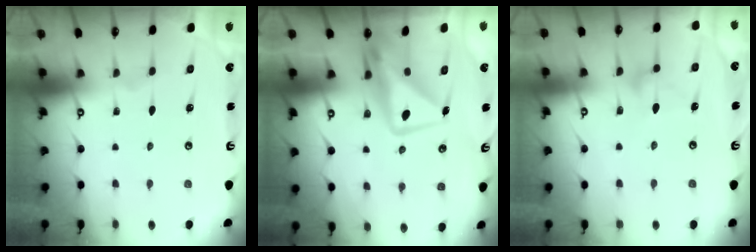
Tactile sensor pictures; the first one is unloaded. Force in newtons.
{"total": 11.7, "press": 11.6, "slide": 1.1}
{"total": 9.7, "press": 9.7, "slide": 0.5}